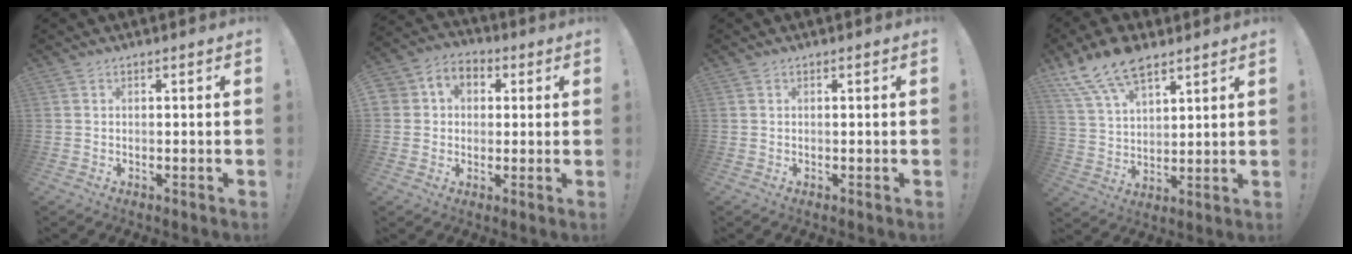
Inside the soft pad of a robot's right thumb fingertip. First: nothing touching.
{"total": 6.7, "force": [0.2, 6.3, 2.2], "torque": [-0.034, 0.004, 0.007]}
{"total": 0.0}
{"total": 13.8, "force": [9.6, 6.8, 7.3], "torque": [-0.138, -0.048, 0.179]}